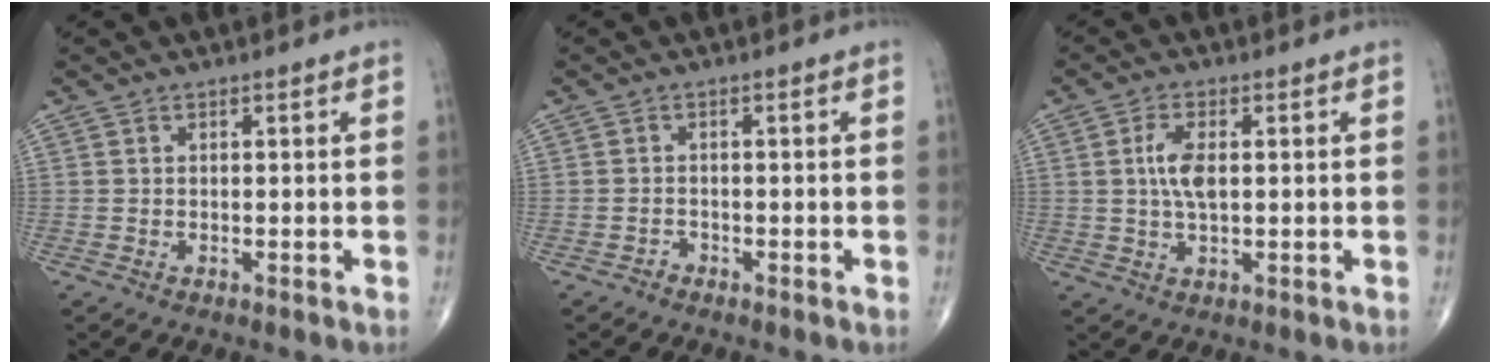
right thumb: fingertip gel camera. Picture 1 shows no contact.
{"total": 0.9, "force": [-0.8, 0.4, -0.1], "torque": [0.003, 0.001, -0.020]}
{"total": 5.2, "force": [0.7, 2.2, 4.7], "torque": [-0.101, 0.000, 0.012]}